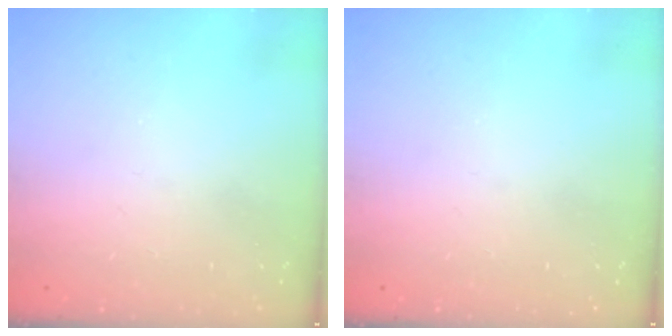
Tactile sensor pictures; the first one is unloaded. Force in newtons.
{"total": 0.0}